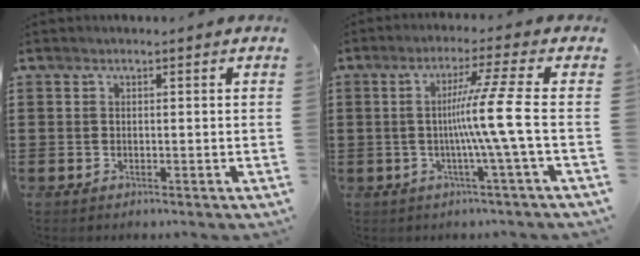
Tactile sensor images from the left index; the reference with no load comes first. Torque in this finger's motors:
{"motor_torque": [0.13, 0.09, 0.26, 0.10]}